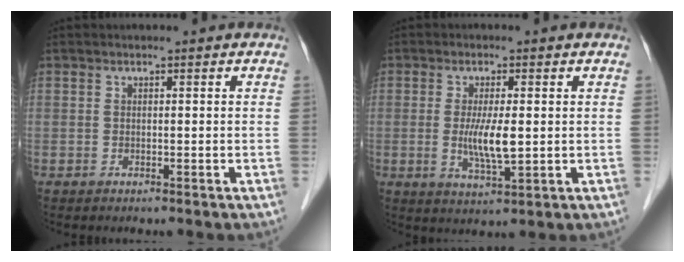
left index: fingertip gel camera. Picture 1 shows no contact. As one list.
[{"total": 5.5, "force": [-0.2, 0.9, 5.4], "torque": [-0.107, -0.010, -0.003]}]